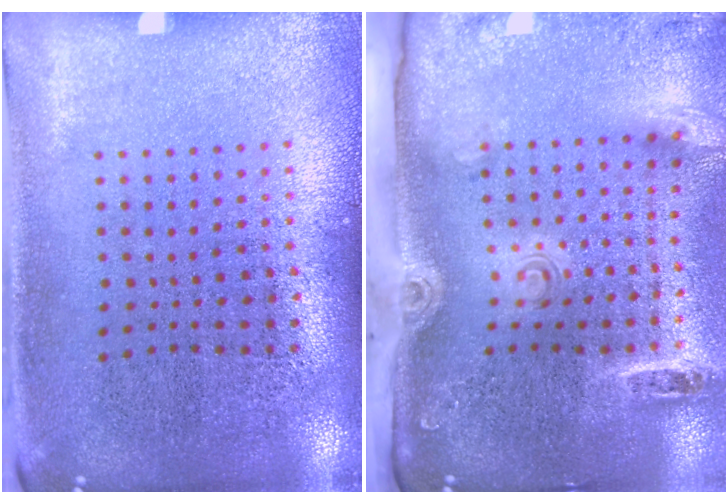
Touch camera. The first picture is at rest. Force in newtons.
{"total": 2.9, "press": 2.0, "slide": 2.1}